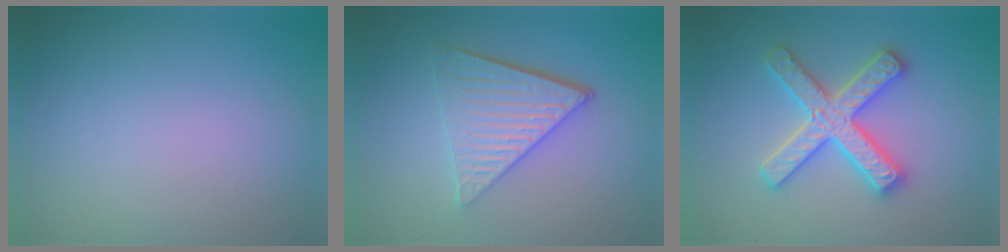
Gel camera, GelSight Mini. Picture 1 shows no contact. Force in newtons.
{"total": 5.2, "press": 3.8, "slide": 3.5}
{"total": 5.0, "press": 5.0, "slide": 0.8}